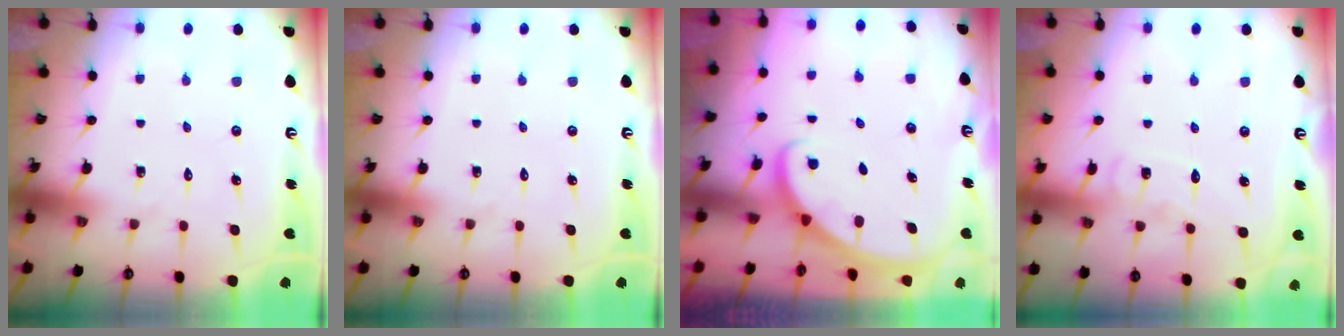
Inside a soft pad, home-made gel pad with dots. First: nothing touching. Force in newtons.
{"total": 0.0}
{"total": 1.9, "press": 1.9, "slide": 0.1}
{"total": 5.9, "press": 5.9, "slide": 0.6}